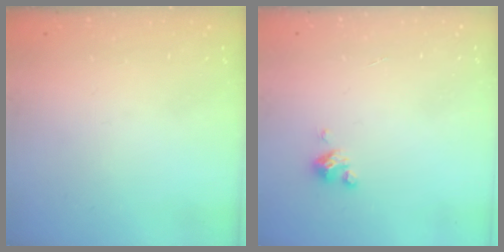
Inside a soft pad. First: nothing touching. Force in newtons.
{"total": 3.7, "press": 3.7, "slide": 0.3}